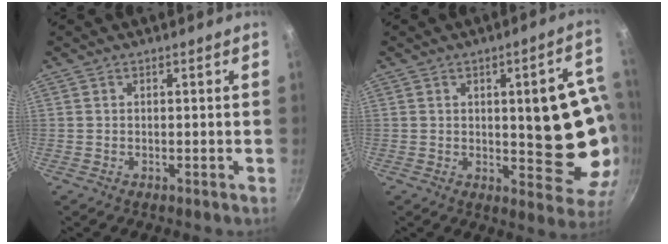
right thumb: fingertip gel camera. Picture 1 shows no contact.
{"total": 16.2, "force": [0.6, 6.0, 15.0], "torque": [-0.140, -0.012, 0.011]}